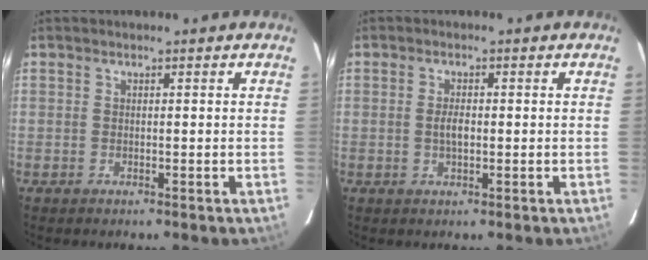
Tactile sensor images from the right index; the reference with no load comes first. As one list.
[{"total": 2.4, "force": [-0.2, 1.1, 2.1], "torque": [-0.040, 0.001, -0.004]}]